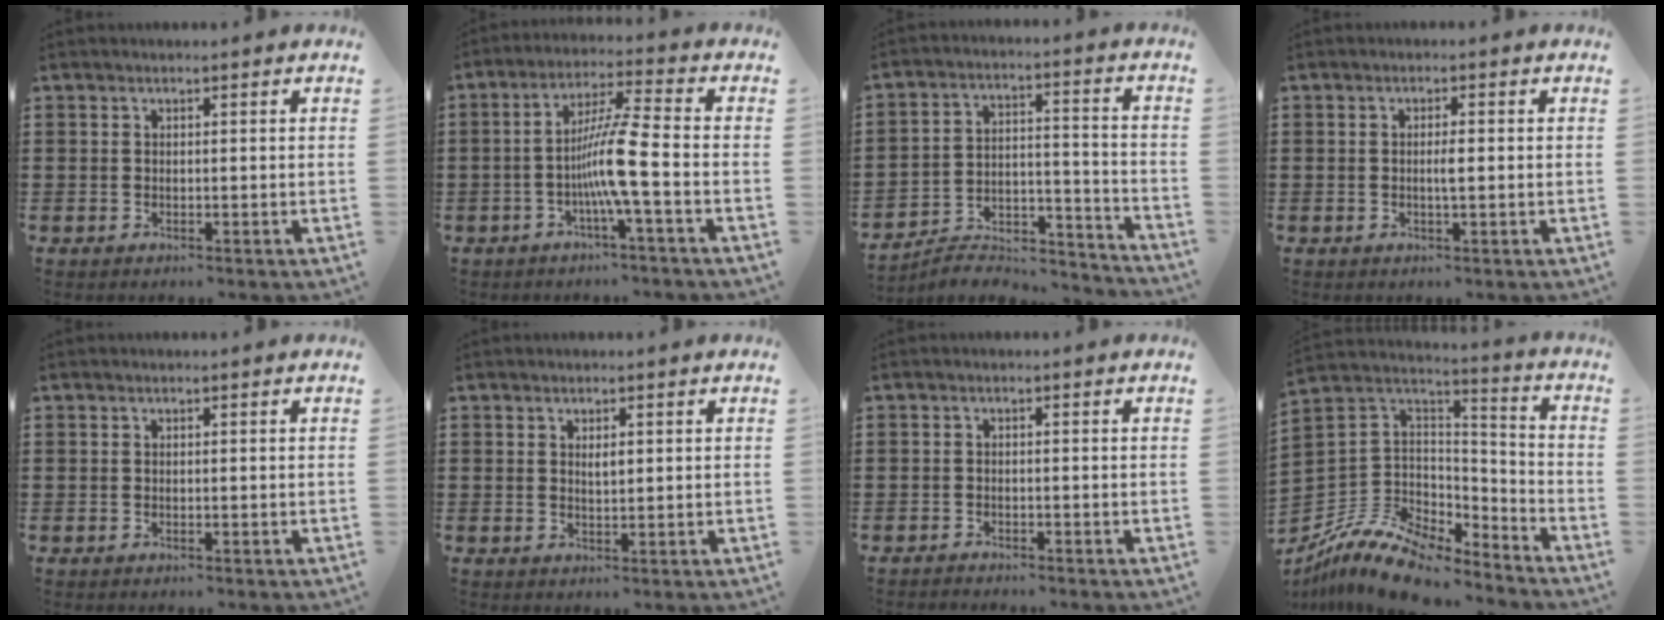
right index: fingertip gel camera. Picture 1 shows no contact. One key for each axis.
{"total": 8.4, "fx": -2.4, "fy": 0.0, "fz": 8.1, "tx": -0.161, "ty": -0.008, "tz": -0.053}
{"total": 5.9, "fx": -5.5, "fy": 1.5, "fz": 1.2, "tx": -0.019, "ty": 0.009, "tz": -0.109}
{"total": 2.1, "fx": -0.2, "fy": 0.4, "fz": 2.0, "tx": -0.039, "ty": -0.001, "tz": -0.004}
{"total": 0.0}
{"total": 1.5, "fx": 0.5, "fy": 0.6, "fz": 1.3, "tx": -0.019, "ty": 0.002, "tz": 0.005}
{"total": 1.1, "fx": -1.1, "fy": 0.1, "fz": -0.1, "tx": -0.001, "ty": 0.004, "tz": -0.024}
{"total": 11.9, "fx": -9.3, "fy": 5.4, "fz": 5.2, "tx": -0.128, "ty": 0.021, "tz": -0.181}